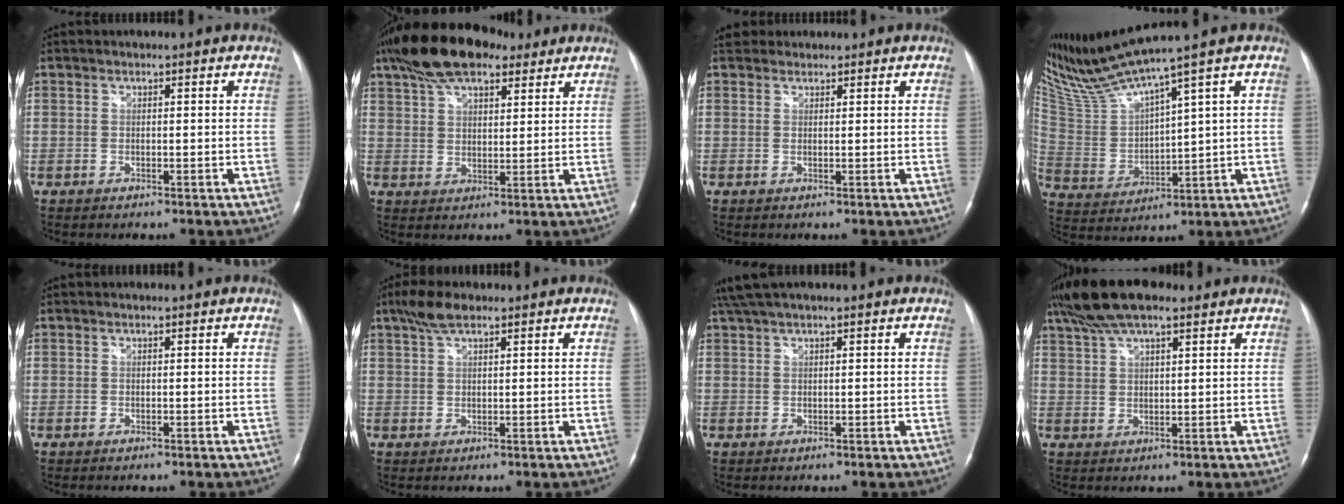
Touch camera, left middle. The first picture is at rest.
{"total": 13.8, "force": [9.9, 5.3, 8.1], "torque": [-0.154, 0.041, 0.171]}
{"total": 3.0, "force": [2.4, 1.7, 0.2], "torque": [0.001, 0.020, 0.037]}
{"total": 11.5, "force": [9.8, -1.9, 5.8], "torque": [-0.128, -0.003, 0.204]}
{"total": 0.0}
{"total": 4.4, "force": [3.1, 1.4, 2.8], "torque": [-0.063, 0.017, 0.059]}
{"total": 5.2, "force": [4.1, 0.6, 3.1], "torque": [-0.059, 0.042, 0.078]}
{"total": 11.2, "force": [8.4, 3.0, 6.8], "torque": [-0.132, 0.038, 0.149]}